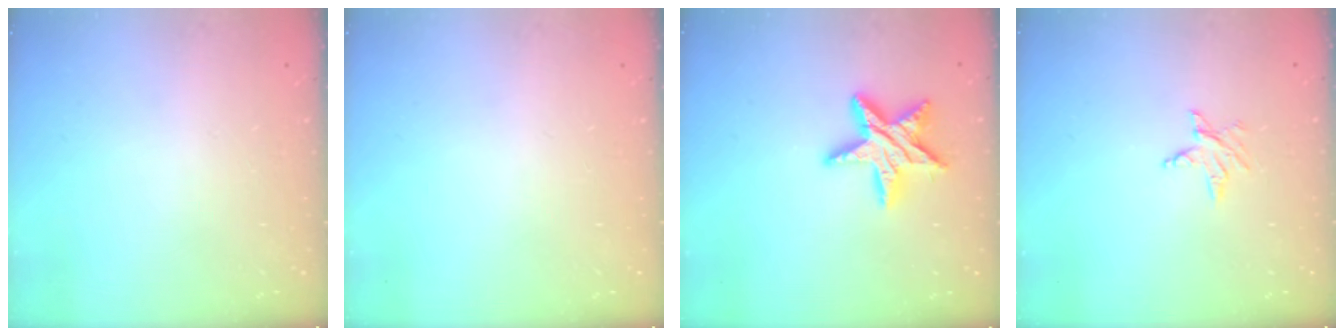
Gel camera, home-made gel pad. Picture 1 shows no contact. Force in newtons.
{"total": 0.0}
{"total": 13.1, "press": 13.1, "slide": 1.0}
{"total": 3.4, "press": 3.4, "slide": 0.5}